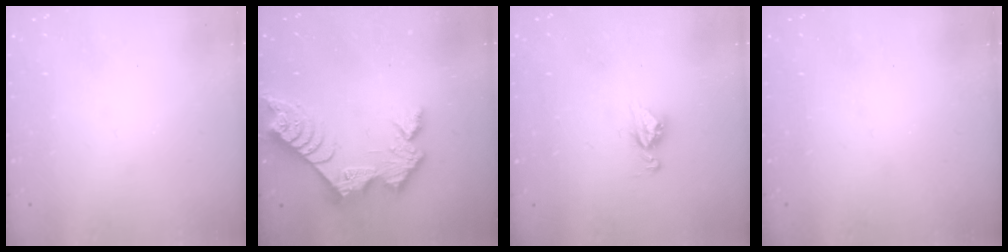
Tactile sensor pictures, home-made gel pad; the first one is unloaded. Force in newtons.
{"total": 12.1, "press": 12.1, "slide": 0.8}
{"total": 6.9, "press": 6.8, "slide": 0.6}
{"total": 0.0}